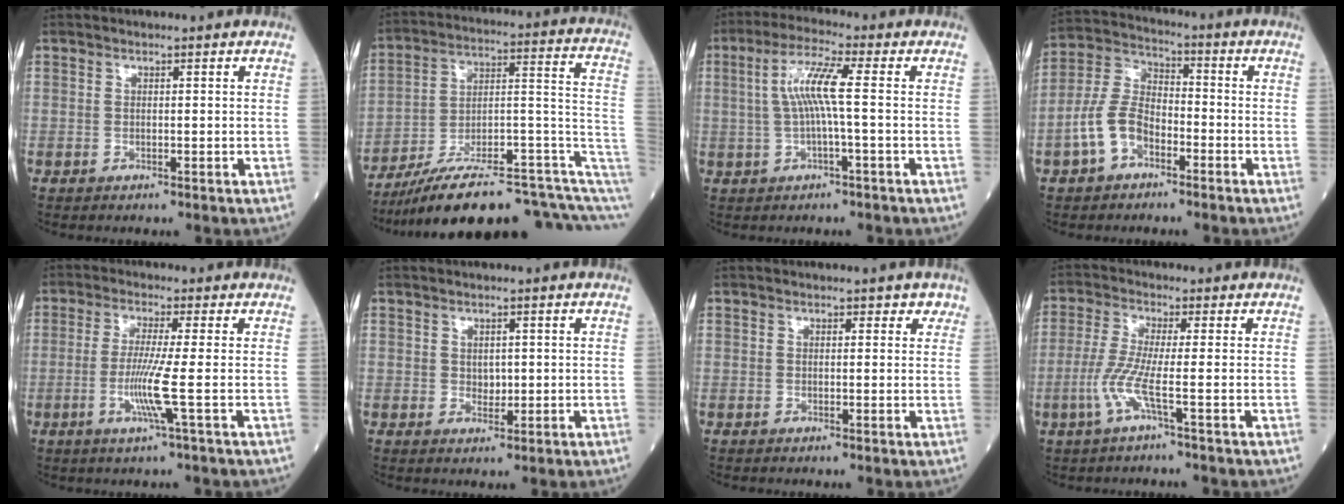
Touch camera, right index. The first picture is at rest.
{"total": 22.2, "force": [-14.0, 3.9, 16.8], "torque": [-0.180, 0.058, -0.214]}
{"total": 6.7, "force": [0.4, 0.2, 6.7], "torque": [-0.135, 0.017, 0.005]}
{"total": 8.7, "force": [-4.0, 5.0, 5.9], "torque": [-0.139, 0.021, -0.083]}
{"total": 6.2, "force": [-1.4, -1.2, 5.9], "torque": [-0.122, -0.018, -0.033]}
{"total": 1.7, "force": [0.2, 1.2, 1.2], "torque": [-0.015, -0.003, 0.006]}
{"total": 1.8, "force": [1.2, 1.3, 0.5], "torque": [0.012, -0.004, 0.006]}
{"total": 7.0, "force": [-2.4, -0.4, 6.5], "torque": [-0.149, -0.007, -0.057]}